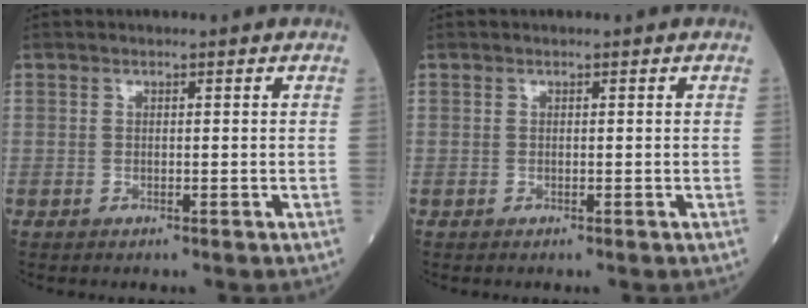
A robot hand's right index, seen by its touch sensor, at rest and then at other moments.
{"total": 0.0}